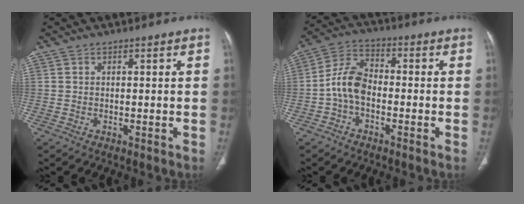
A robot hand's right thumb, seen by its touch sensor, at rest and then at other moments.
{"total": 7.9, "force": [-1.9, 5.0, 5.8], "torque": [-0.107, 0.030, -0.048]}